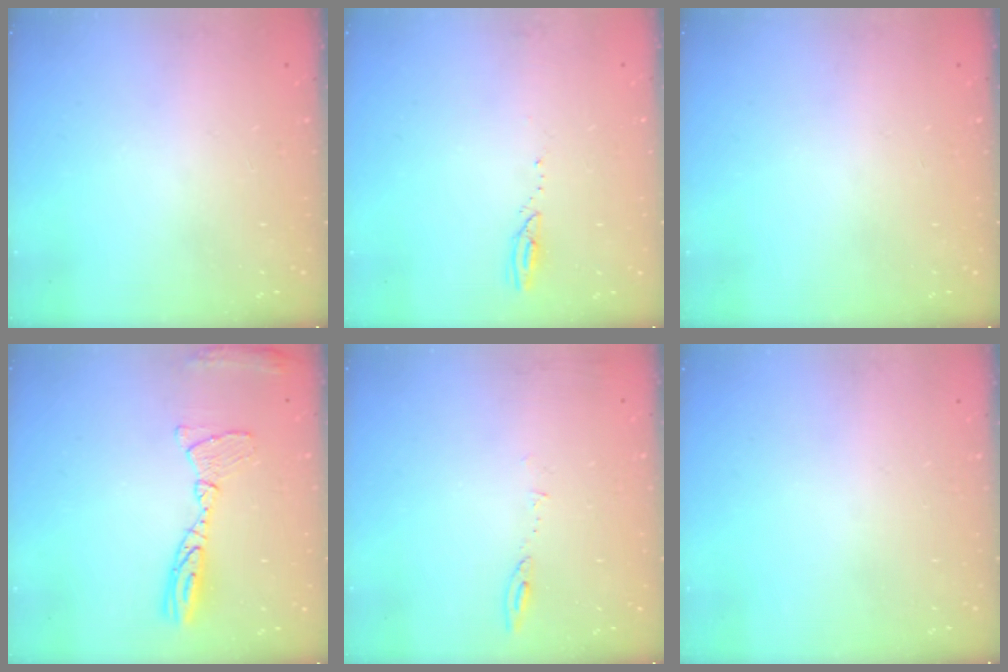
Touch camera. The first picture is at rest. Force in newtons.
{"total": 2.3, "press": 2.3, "slide": 0.3}
{"total": 0.0}
{"total": 11.3, "press": 11.3, "slide": 1.0}
{"total": 5.7, "press": 5.7, "slide": 0.7}
{"total": 0.0}